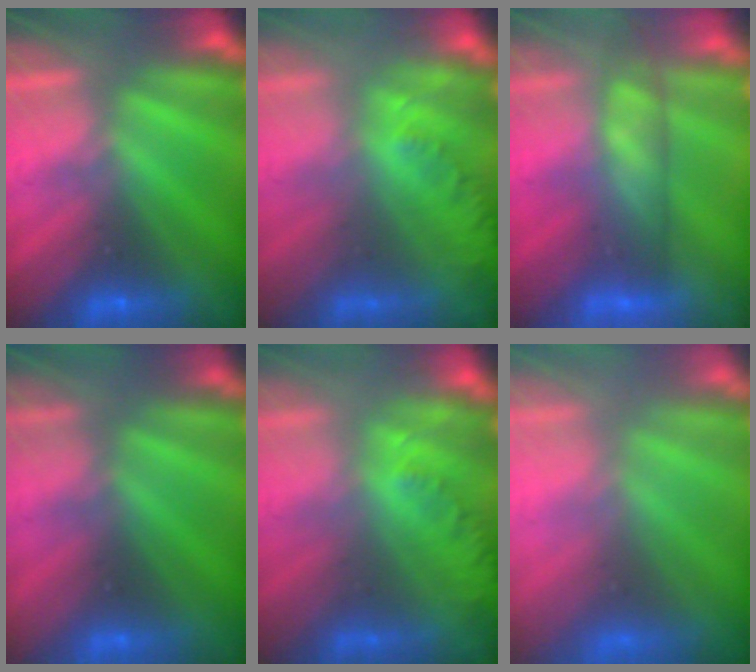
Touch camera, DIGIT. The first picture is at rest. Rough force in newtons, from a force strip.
{"total": 1.5}
{"total": 3.7}
{"total": 2.7}
{"total": 1.5}
{"total": 7.6}